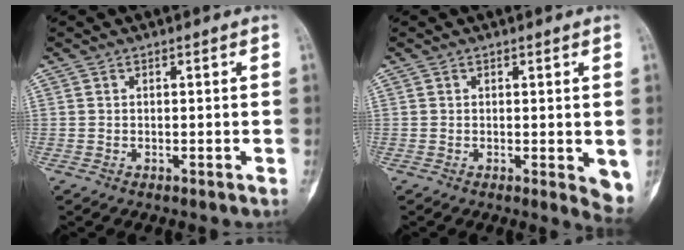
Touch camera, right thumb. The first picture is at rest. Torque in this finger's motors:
{"motor_torque": [1.08, 0.63, 0.69, -0.12, 0.08]}